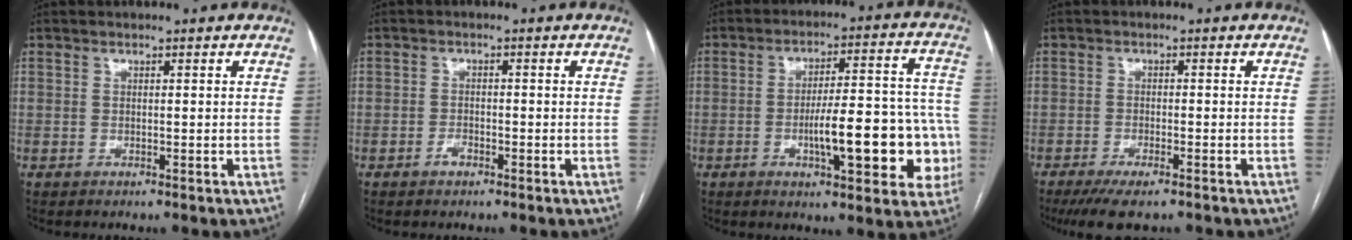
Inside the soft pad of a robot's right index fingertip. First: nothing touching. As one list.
[{"total": 1.5, "force": [-1.0, 0.9, 0.8], "torque": [-0.011, 0.004, -0.015]}, {"total": 16.8, "force": [-4.6, 4.5, 15.5], "torque": [-0.174, 0.035, -0.055]}, {"total": 6.6, "force": [-5.0, 1.4, 4.0], "torque": [-0.061, -0.012, -0.078]}]